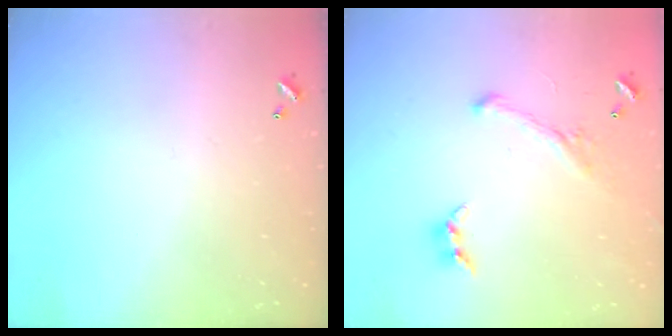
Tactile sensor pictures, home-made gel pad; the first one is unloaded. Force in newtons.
{"total": 1.4, "press": 0.6, "slide": 1.2}